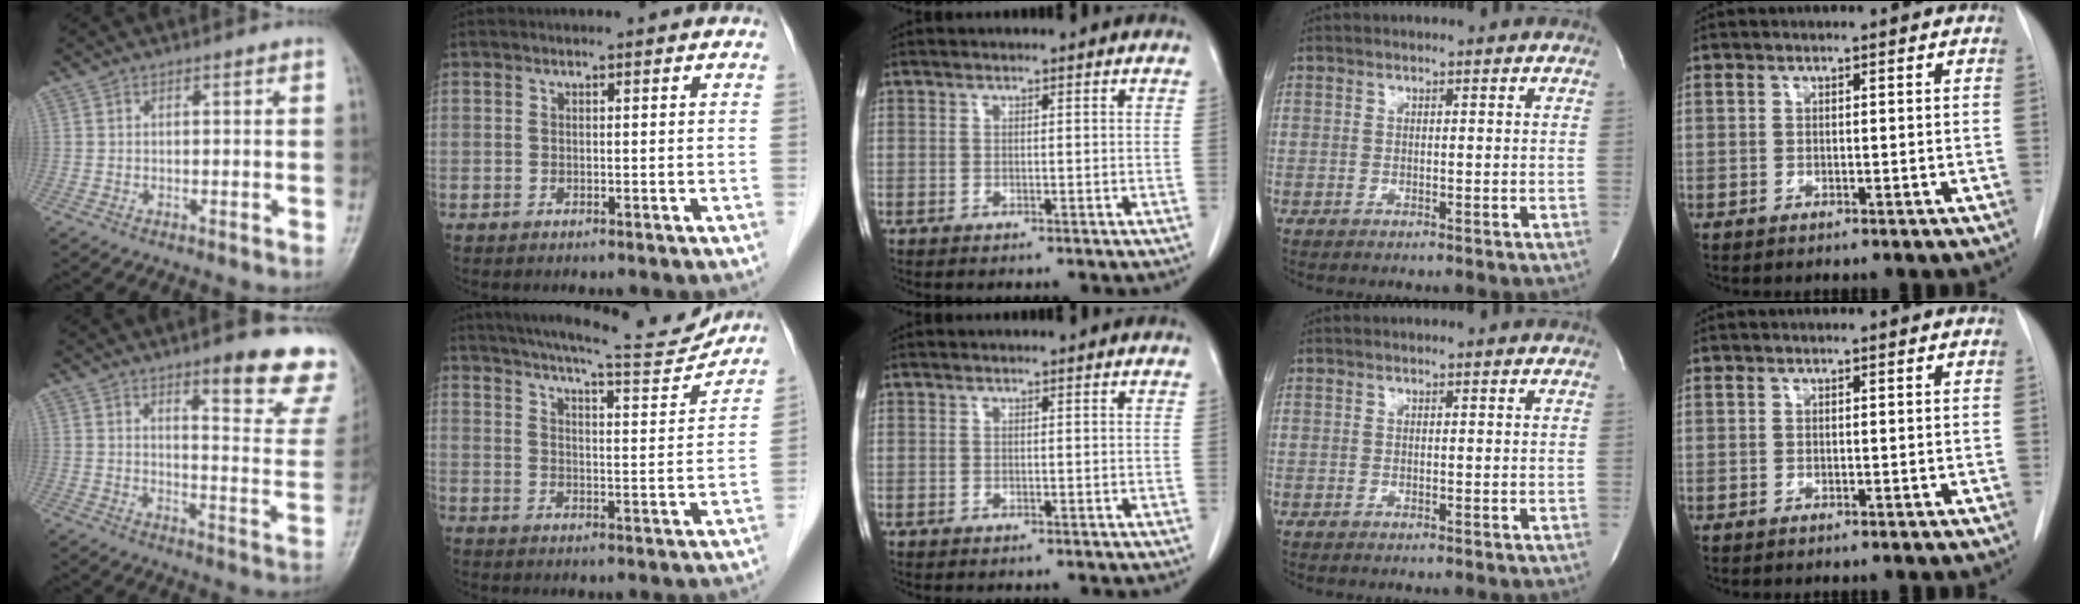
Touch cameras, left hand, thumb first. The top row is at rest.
{"thumb": {"total": 16.9, "force": [11.1, 4.3, 12.0], "torque": [-0.111, -0.066, 0.135]}, "index": {"total": 14.8, "force": [13.8, 0.6, 5.4], "torque": [-0.087, -0.012, 0.192]}}